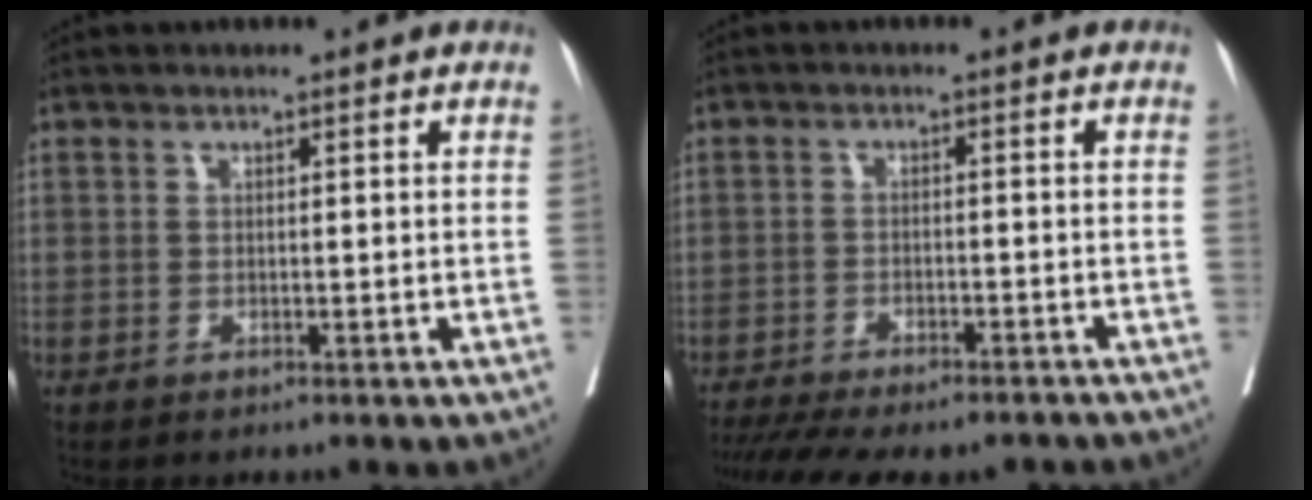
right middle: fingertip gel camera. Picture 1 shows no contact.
{"total": 15.5, "force": [-13.2, 4.2, 7.0], "torque": [-0.154, -0.014, -0.181]}